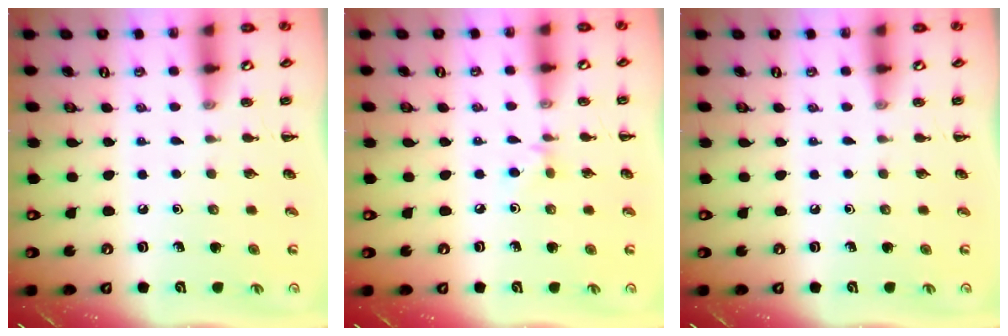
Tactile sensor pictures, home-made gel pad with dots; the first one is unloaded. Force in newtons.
{"total": 3.9, "press": 3.6, "slide": 1.5}
{"total": 0.0}